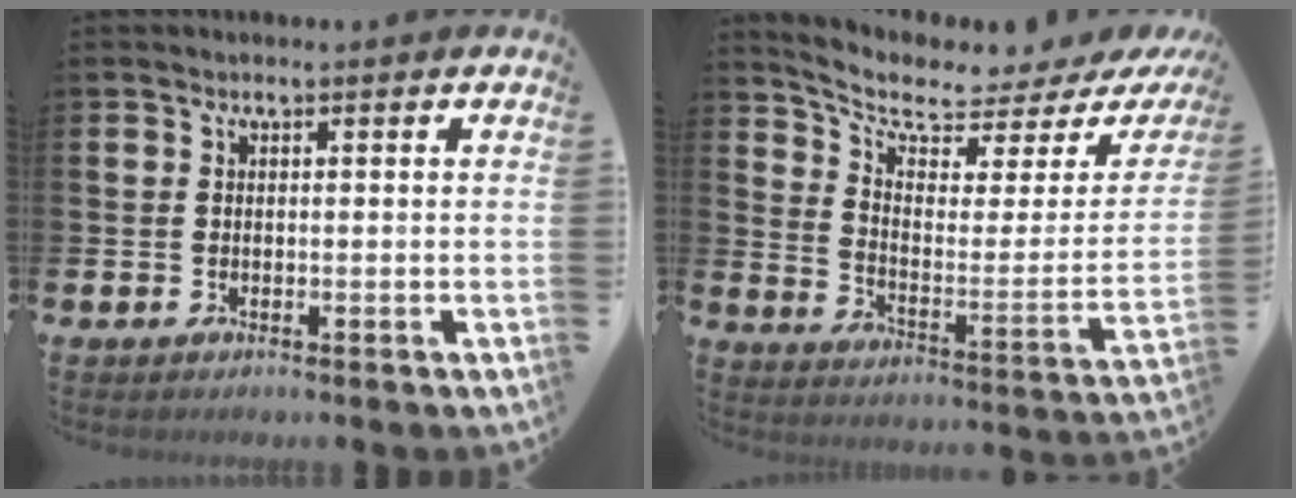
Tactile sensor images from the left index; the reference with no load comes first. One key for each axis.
{"total": 5.8, "fx": 5.0, "fy": 1.6, "fz": 2.5, "tx": -0.074, "ty": -0.047, "tz": 0.078}